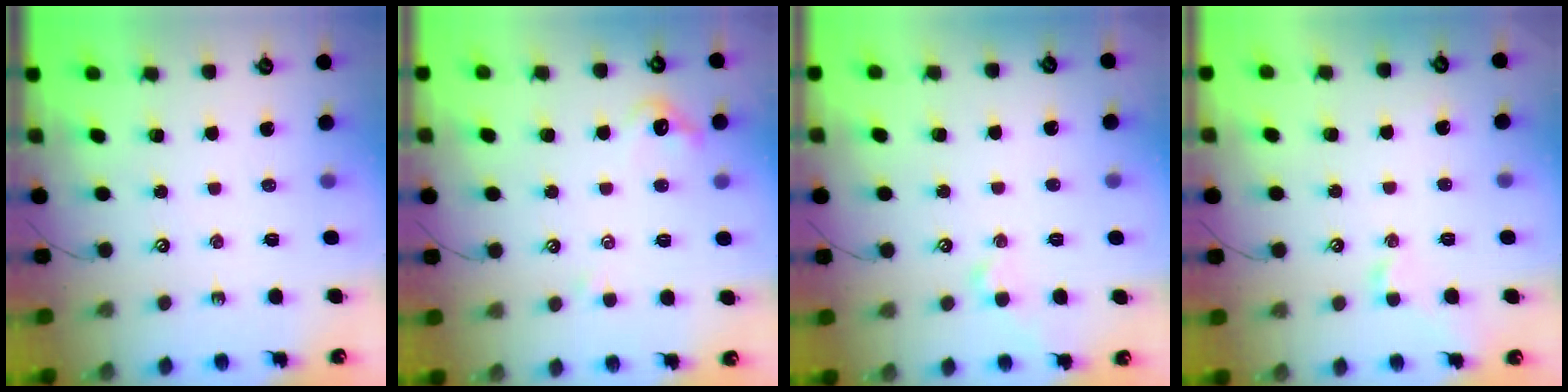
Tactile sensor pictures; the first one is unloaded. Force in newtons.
{"total": 0.8, "press": 0.2, "slide": 0.7}
{"total": 1.4, "press": 1.4, "slide": 0.1}
{"total": 2.2, "press": 2.1, "slide": 0.5}